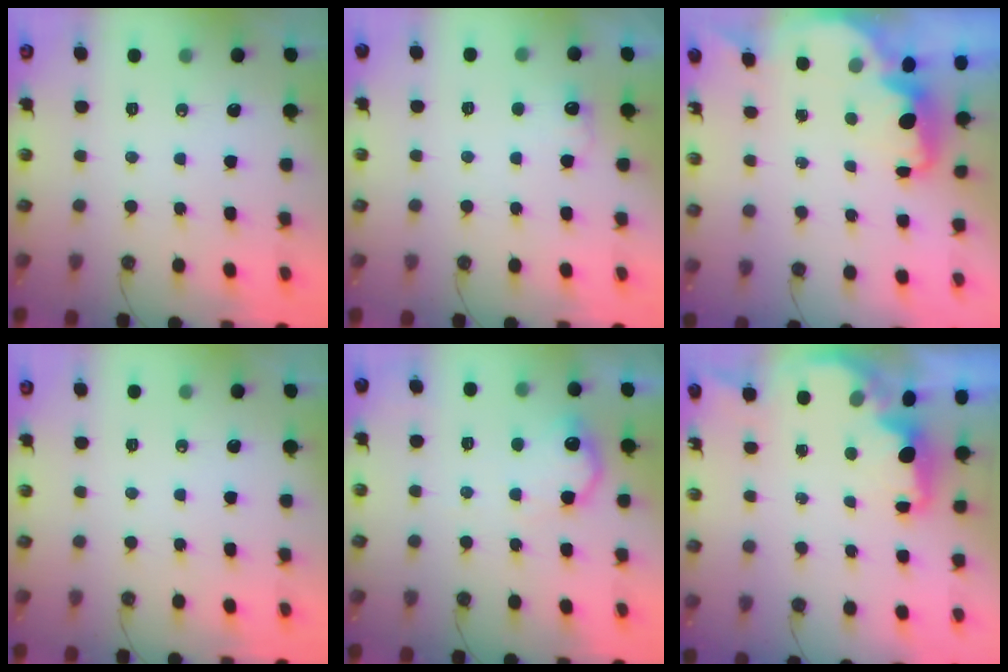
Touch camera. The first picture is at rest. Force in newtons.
{"total": 5.0, "press": 4.9, "slide": 1.1}
{"total": 2.3, "press": 2.2, "slide": 0.6}
{"total": 0.0}
{"total": 11.1, "press": 11.1, "slide": 0.3}
{"total": 1.8, "press": 1.7, "slide": 0.6}